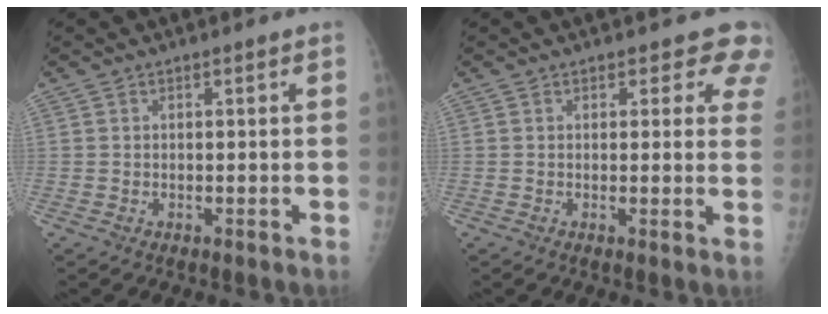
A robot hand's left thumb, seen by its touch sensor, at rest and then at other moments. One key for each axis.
{"total": 5.9, "fx": 4.9, "fy": 3.0, "fz": 1.3, "tx": 0.035, "ty": -0.020, "tz": 0.033}